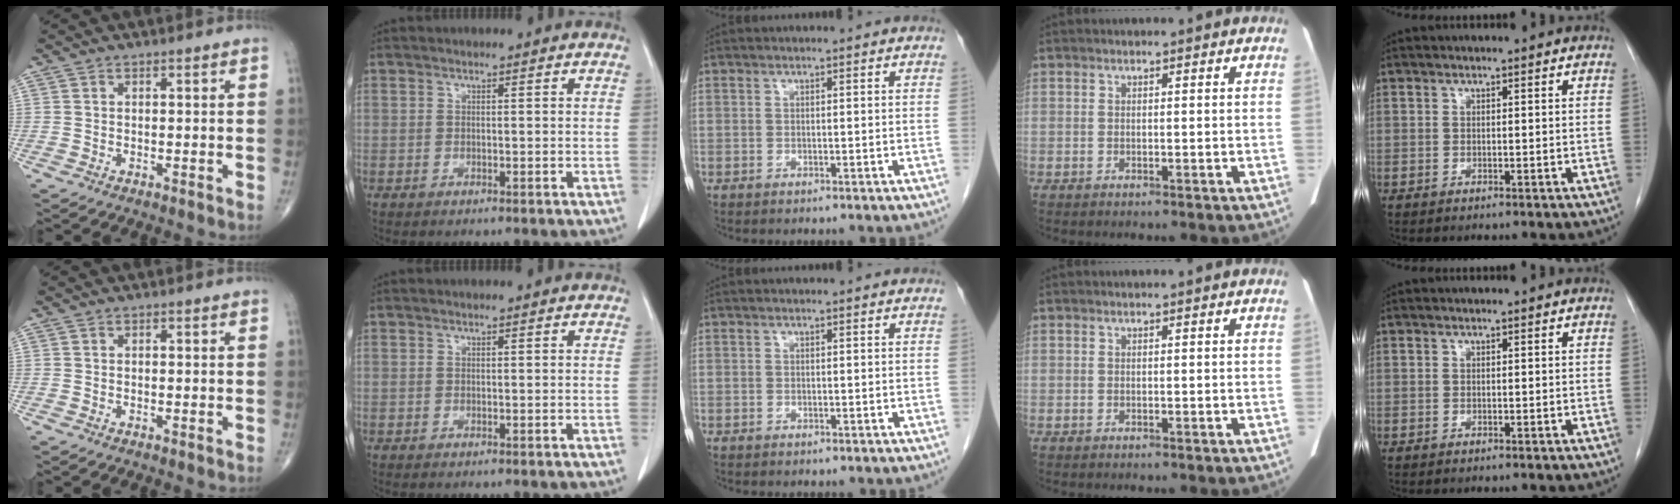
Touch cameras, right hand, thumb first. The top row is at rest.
{}